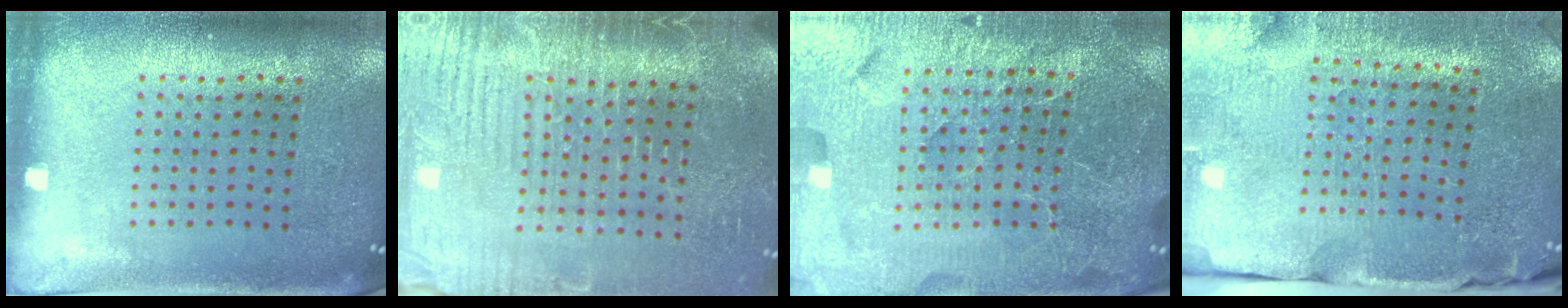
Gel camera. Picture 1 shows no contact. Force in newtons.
{"total": 4.5, "press": 4.1, "slide": 1.7}
{"total": 6.2, "press": 5.5, "slide": 2.8}
{"total": 3.7, "press": 3.6, "slide": 0.6}